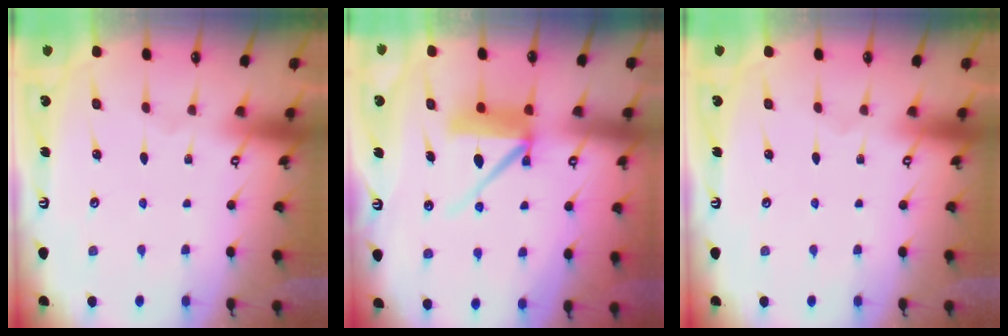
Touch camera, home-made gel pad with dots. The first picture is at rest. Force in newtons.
{"total": 10.7, "press": 10.6, "slide": 1.0}
{"total": 0.0}